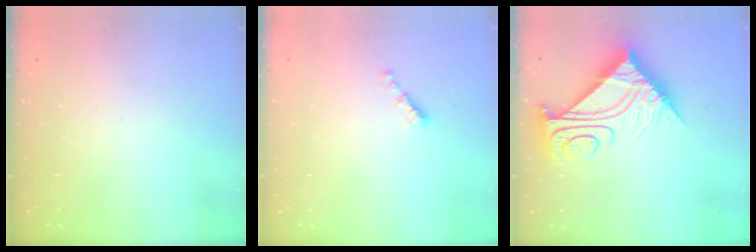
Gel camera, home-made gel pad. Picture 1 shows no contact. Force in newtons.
{"total": 2.1, "press": 2.0, "slide": 0.7}
{"total": 13.0, "press": 13.0, "slide": 1.0}